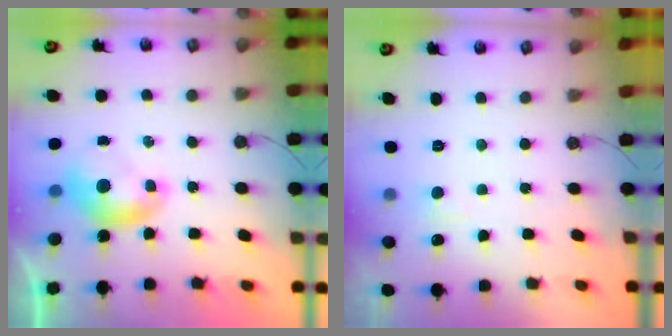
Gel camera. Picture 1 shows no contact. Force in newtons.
{"total": 1.8, "press": 1.7, "slide": 0.6}